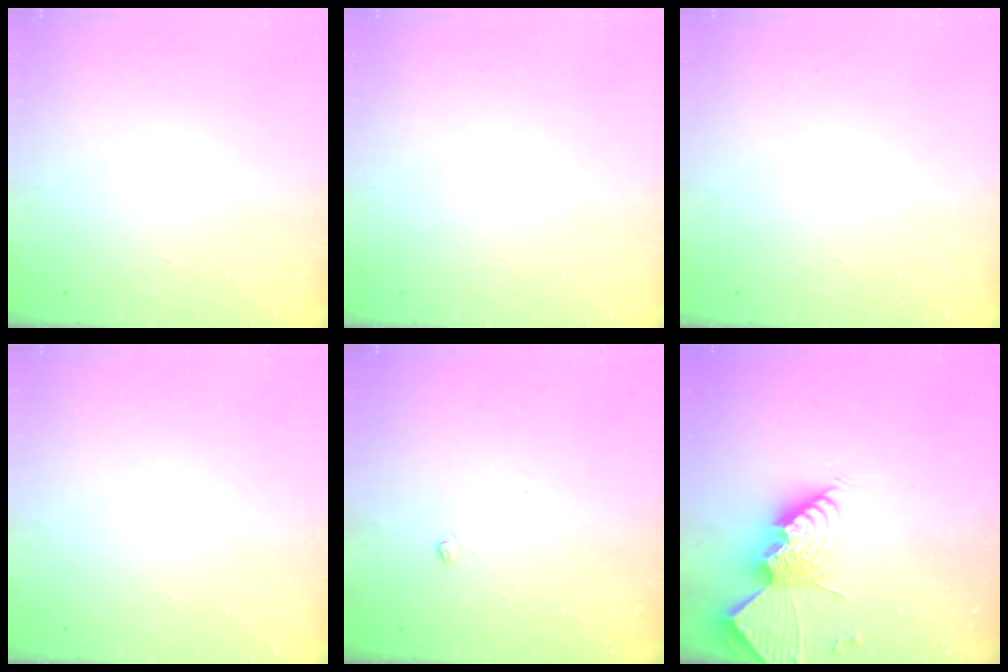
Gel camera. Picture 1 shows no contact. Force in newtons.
{"total": 0.0}
{"total": 0.0}
{"total": 0.0}
{"total": 3.9, "press": 3.8, "slide": 0.6}
{"total": 13.6, "press": 13.6, "slide": 1.2}